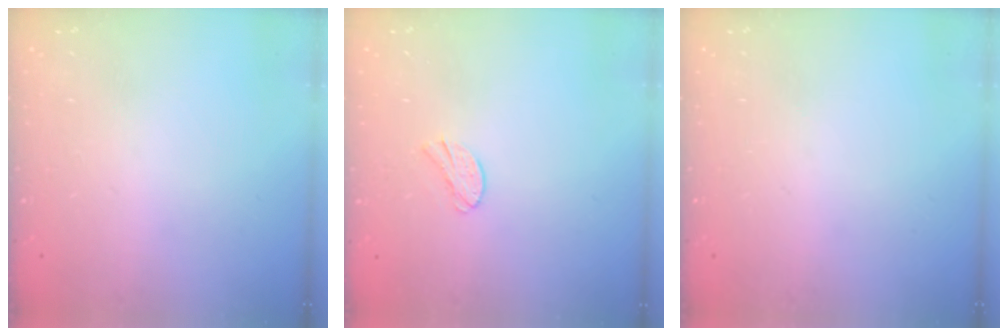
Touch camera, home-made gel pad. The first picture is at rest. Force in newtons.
{"total": 5.8, "press": 5.8, "slide": 0.6}
{"total": 0.0}